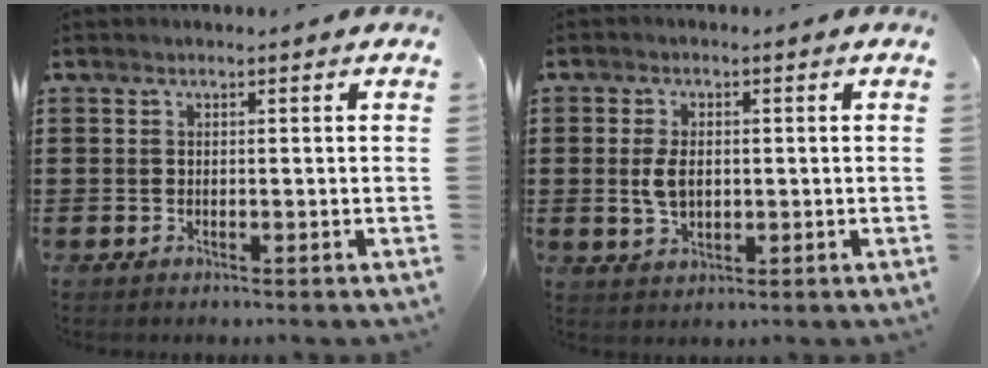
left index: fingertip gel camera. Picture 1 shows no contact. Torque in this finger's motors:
{"motor_torque": [1.08, 1.06, 0.26, 0.05]}